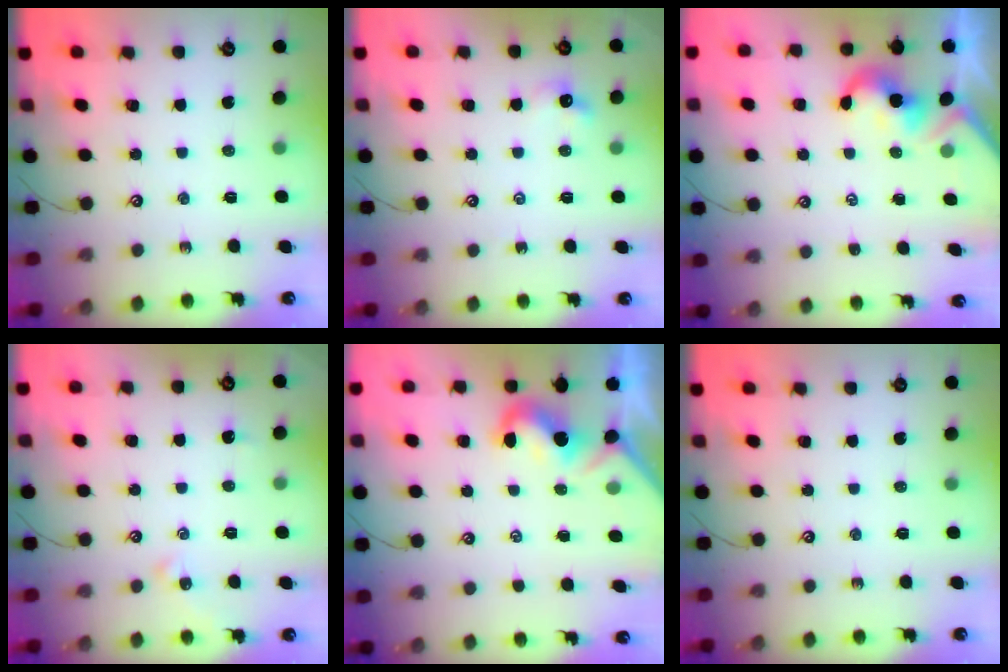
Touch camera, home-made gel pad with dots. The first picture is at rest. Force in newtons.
{"total": 5.9, "press": 5.8, "slide": 0.8}
{"total": 2.0, "press": 1.9, "slide": 0.5}
{"total": 2.2, "press": 2.1, "slide": 0.5}
{"total": 2.0, "press": 1.9, "slide": 0.6}
{"total": 0.0}